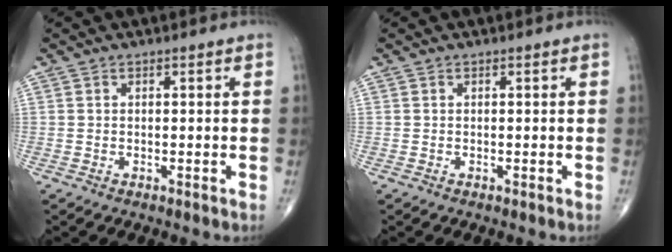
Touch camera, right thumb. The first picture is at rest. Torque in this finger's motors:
{"motor_torque": [0.00, 0.00, -0.02, 0.02, 0.01]}